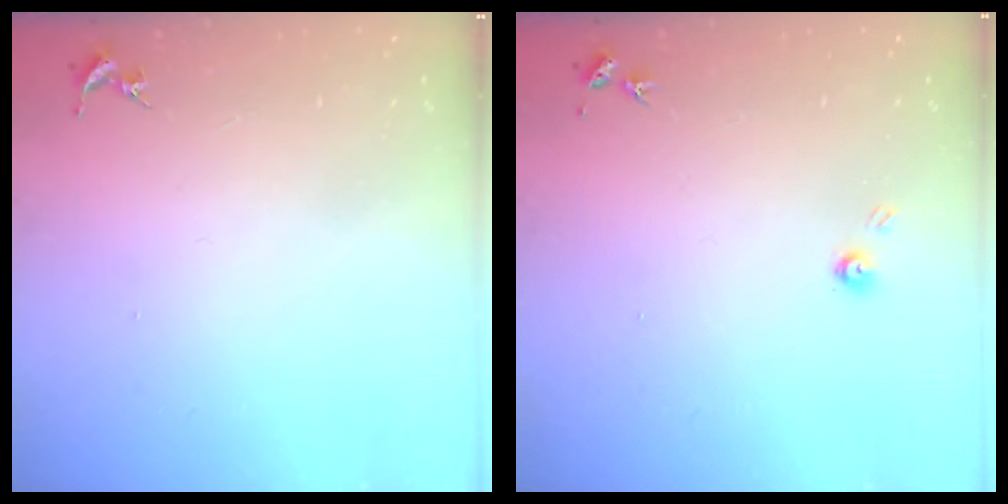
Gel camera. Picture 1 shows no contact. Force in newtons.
{"total": 3.2, "press": 3.2, "slide": 0.3}